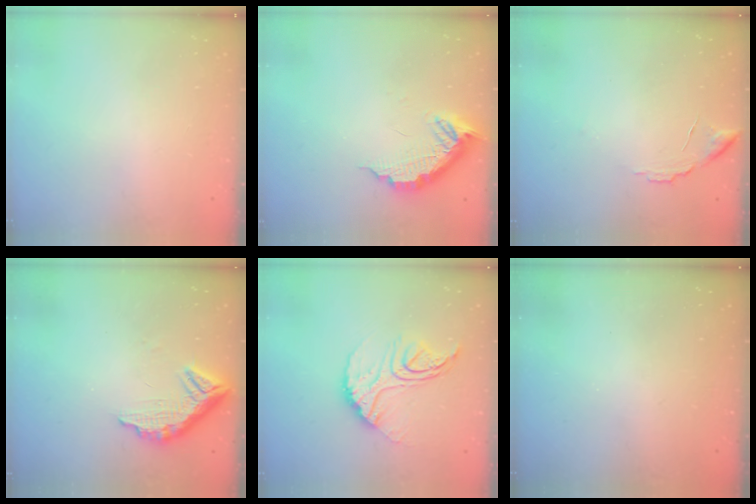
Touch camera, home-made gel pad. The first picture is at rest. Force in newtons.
{"total": 12.1, "press": 12.1, "slide": 0.6}
{"total": 7.1, "press": 7.1, "slide": 0.5}
{"total": 10.8, "press": 10.7, "slide": 0.8}
{"total": 14.5, "press": 14.5, "slide": 1.0}
{"total": 2.8, "press": 2.8, "slide": 0.3}